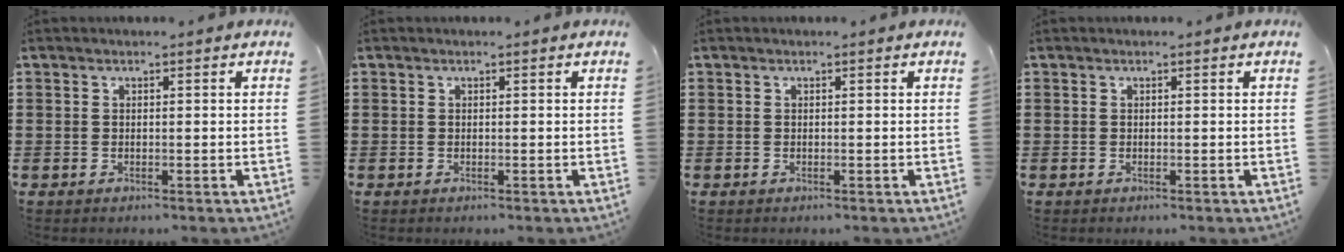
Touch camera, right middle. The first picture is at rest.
{"total": 0.0}
{"total": 0.0}
{"total": 0.0}